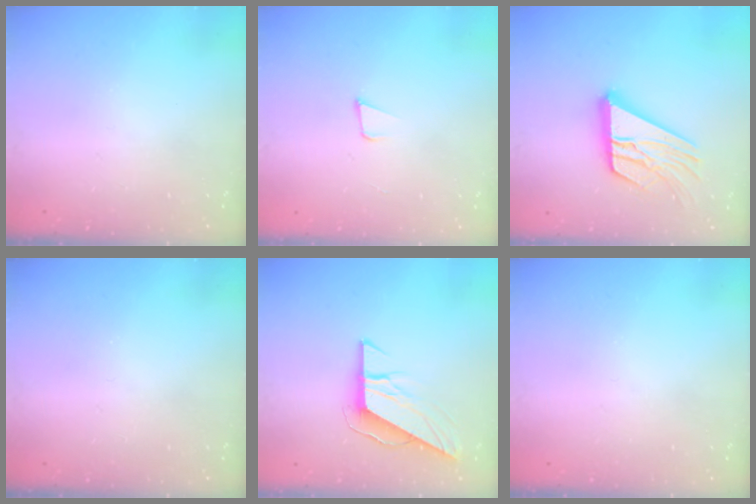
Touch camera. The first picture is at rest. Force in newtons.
{"total": 3.4, "press": 2.2, "slide": 2.6}
{"total": 17.5, "press": 17.4, "slide": 1.7}
{"total": 0.0}
{"total": 8.3, "press": 8.3, "slide": 0.2}
{"total": 0.0}